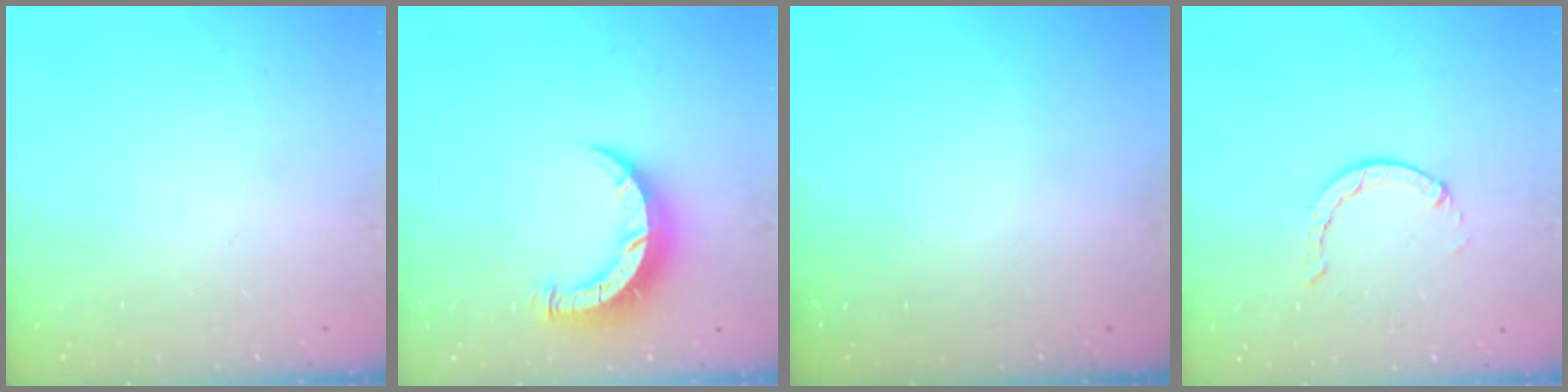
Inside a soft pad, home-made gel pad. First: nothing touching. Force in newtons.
{"total": 8.2, "press": 8.2, "slide": 1.0}
{"total": 0.0}
{"total": 1.3, "press": 1.3, "slide": 0.3}